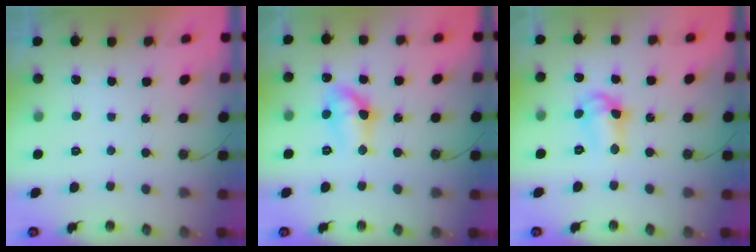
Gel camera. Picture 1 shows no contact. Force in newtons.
{"total": 9.7, "press": 9.7, "slide": 0.8}
{"total": 10.0, "press": 9.3, "slide": 3.7}